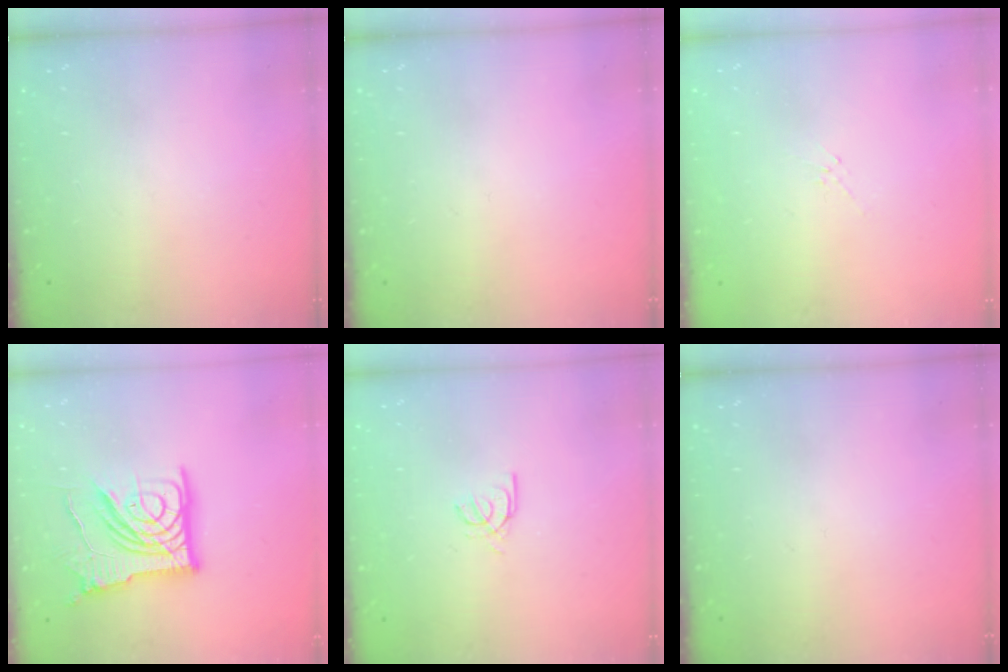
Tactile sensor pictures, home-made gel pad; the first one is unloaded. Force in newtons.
{"total": 0.0}
{"total": 2.1, "press": 2.0, "slide": 0.6}
{"total": 19.2, "press": 19.1, "slide": 2.1}
{"total": 3.7, "press": 3.7, "slide": 0.1}
{"total": 0.0}